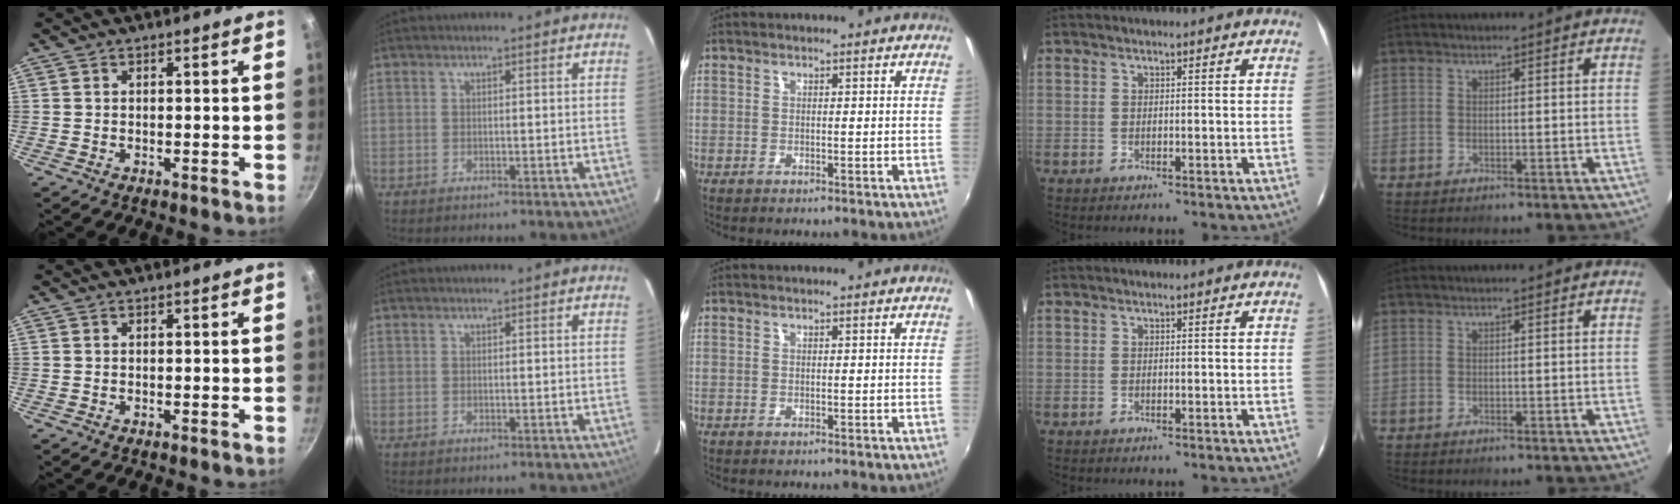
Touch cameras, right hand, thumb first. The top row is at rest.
{}